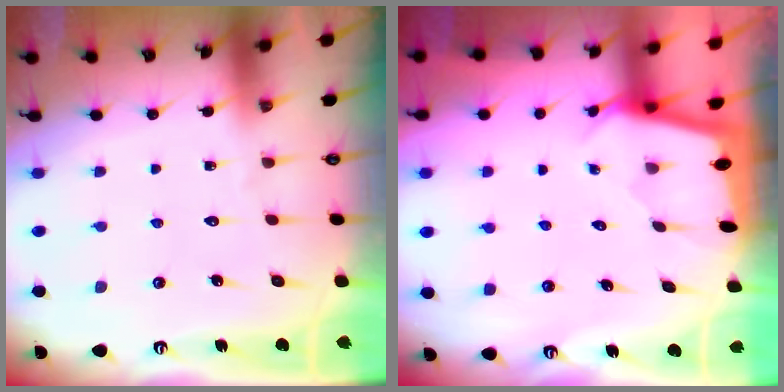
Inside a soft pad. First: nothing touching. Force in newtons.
{"total": 1.7, "press": 1.7, "slide": 0.2}